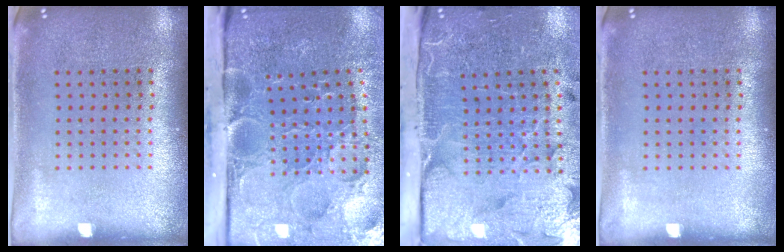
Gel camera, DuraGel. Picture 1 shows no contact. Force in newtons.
{"total": 5.3, "press": 4.2, "slide": 3.3}
{"total": 5.2, "press": 4.0, "slide": 3.3}
{"total": 0.0}